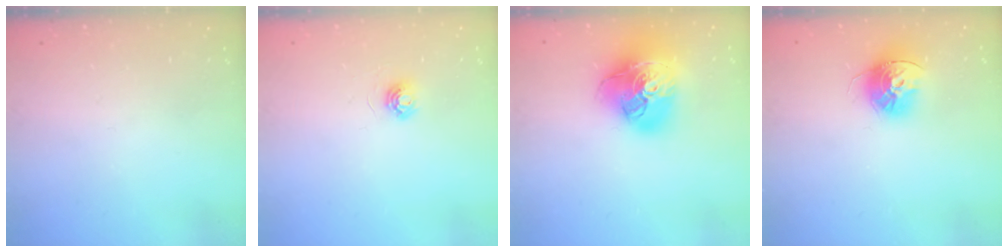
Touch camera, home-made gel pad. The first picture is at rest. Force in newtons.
{"total": 4.0, "press": 4.0, "slide": 0.4}
{"total": 23.6, "press": 23.5, "slide": 3.0}
{"total": 13.6, "press": 13.6, "slide": 1.3}